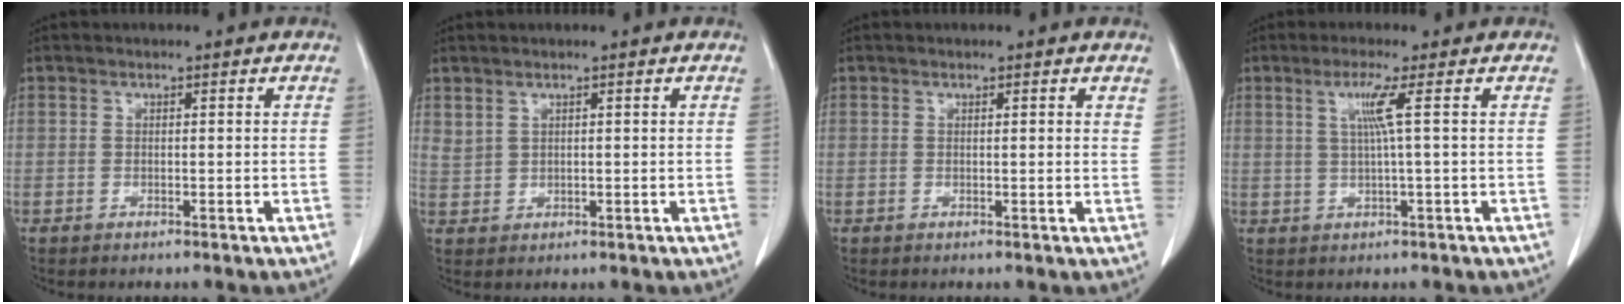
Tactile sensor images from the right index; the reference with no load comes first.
{"total": 1.7, "force": [1.4, 0.7, 0.6], "torque": [-0.011, -0.001, 0.033]}
{"total": 1.0, "force": [0.7, 0.2, 0.7], "torque": [-0.009, 0.000, 0.006]}
{"total": 3.7, "force": [1.0, -1.1, 3.4], "torque": [-0.074, 0.000, 0.022]}